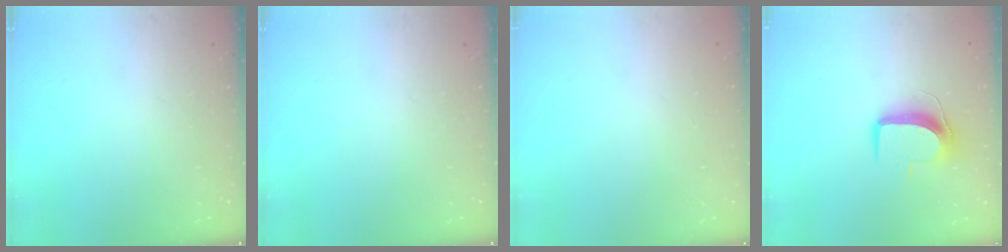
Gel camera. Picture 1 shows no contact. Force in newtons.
{"total": 0.0}
{"total": 0.0}
{"total": 9.1, "press": 9.1, "slide": 0.1}